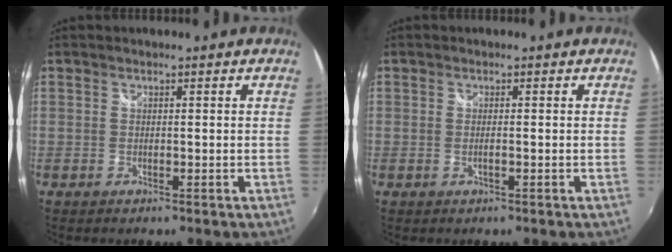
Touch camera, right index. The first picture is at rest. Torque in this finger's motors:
{"motor_torque": [-0.16, 0.02, -0.06, -0.01]}